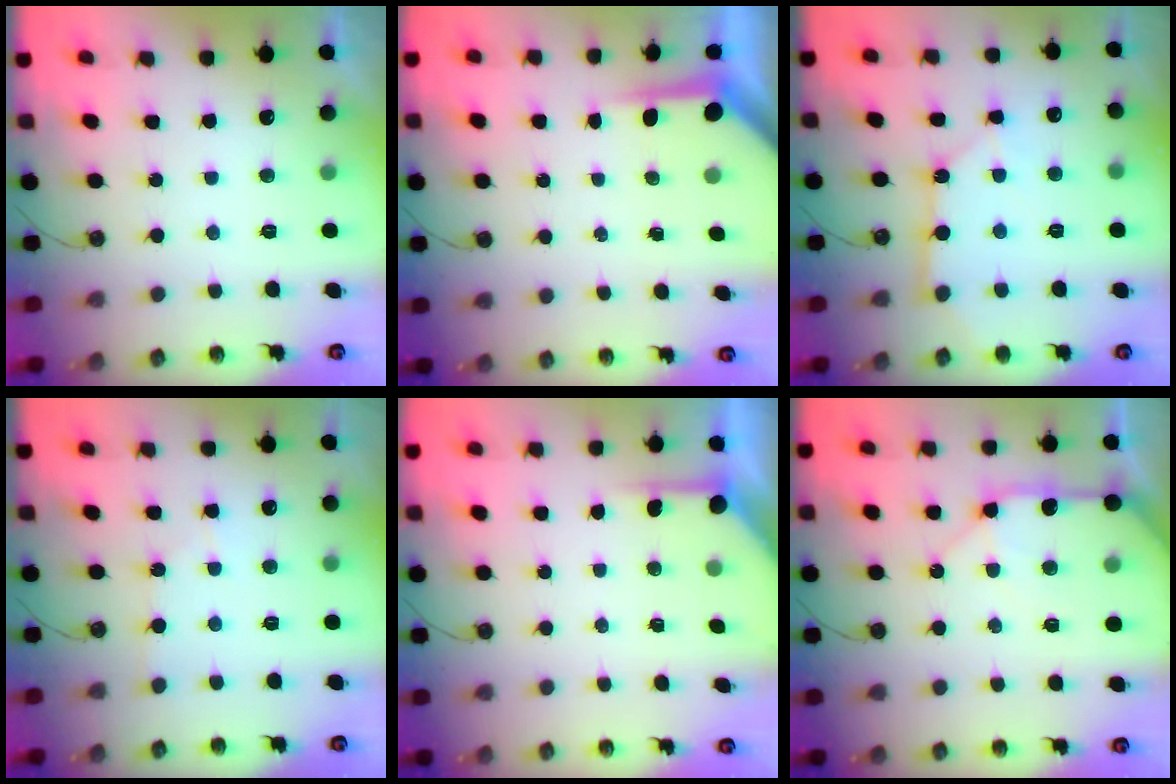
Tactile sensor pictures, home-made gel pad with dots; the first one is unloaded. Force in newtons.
{"total": 4.0, "press": 4.0, "slide": 0.3}
{"total": 8.1, "press": 8.1, "slide": 0.8}
{"total": 2.8, "press": 2.7, "slide": 0.4}
{"total": 3.5, "press": 3.5, "slide": 0.4}
{"total": 13.1, "press": 13.0, "slide": 1.8}